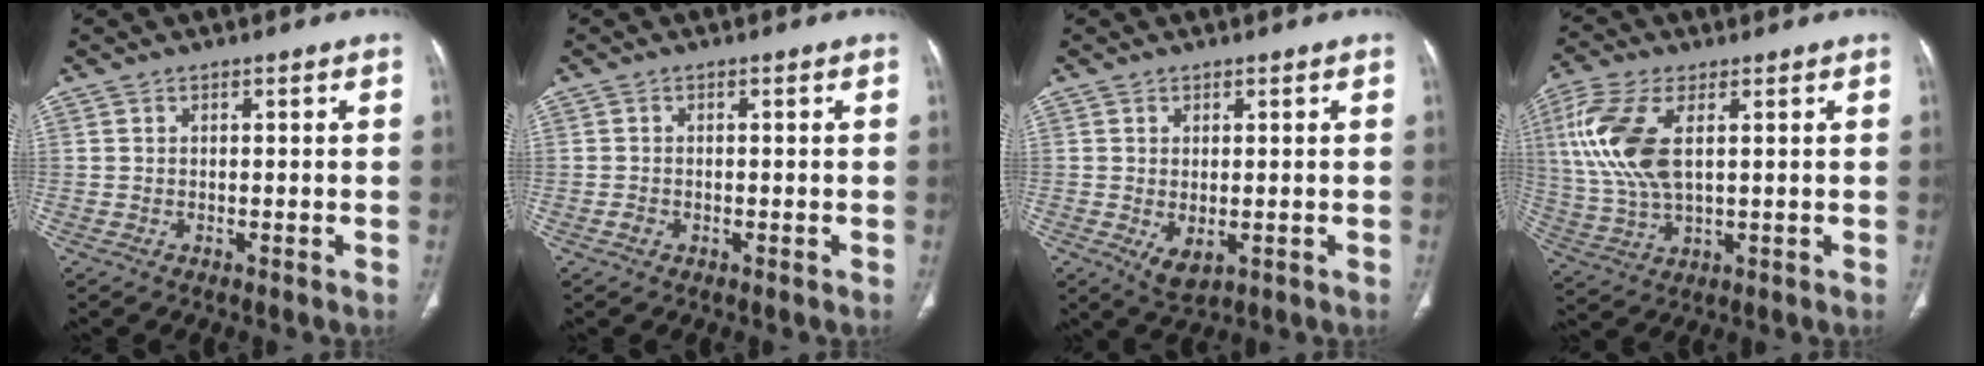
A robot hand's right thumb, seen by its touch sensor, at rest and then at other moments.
{"total": 0.9, "force": [-0.4, 0.7, 0.4], "torque": [-0.011, 0.002, -0.008]}
{"total": 4.0, "force": [-0.8, 2.2, 3.3], "torque": [-0.052, -0.009, 0.002]}
{"total": 13.6, "force": [3.3, 6.6, 11.4], "torque": [-0.270, -0.002, 0.071]}